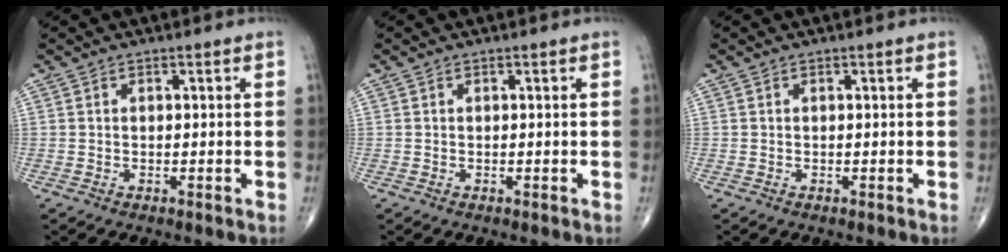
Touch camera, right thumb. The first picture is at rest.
{"total": 0.0}
{"total": 0.0}